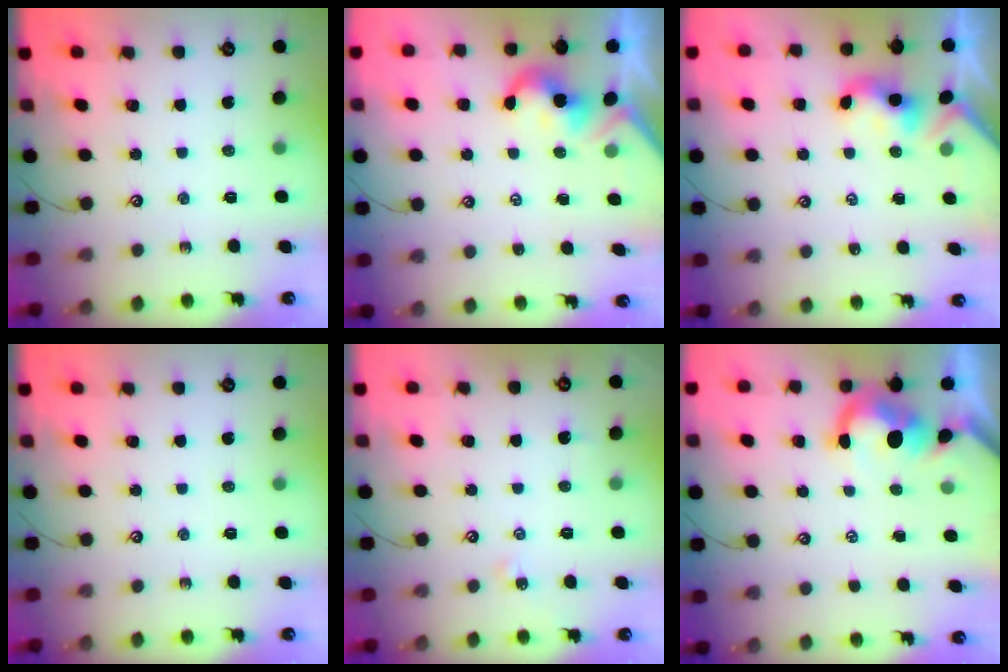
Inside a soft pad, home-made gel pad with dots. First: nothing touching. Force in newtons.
{"total": 2.1, "press": 2.0, "slide": 0.5}
{"total": 2.3, "press": 2.3, "slide": 0.2}
{"total": 0.0}
{"total": 2.8, "press": 2.7, "slide": 0.4}
{"total": 2.8, "press": 2.6, "slide": 0.9}